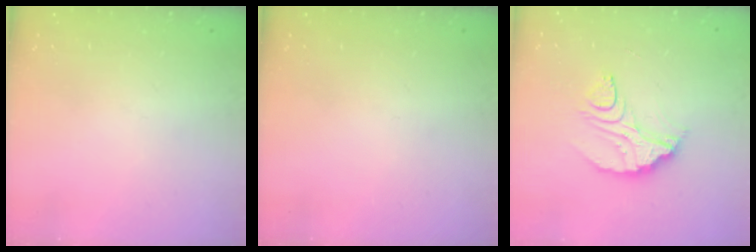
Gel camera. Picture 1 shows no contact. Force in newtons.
{"total": 0.0}
{"total": 10.7, "press": 10.7, "slide": 0.8}